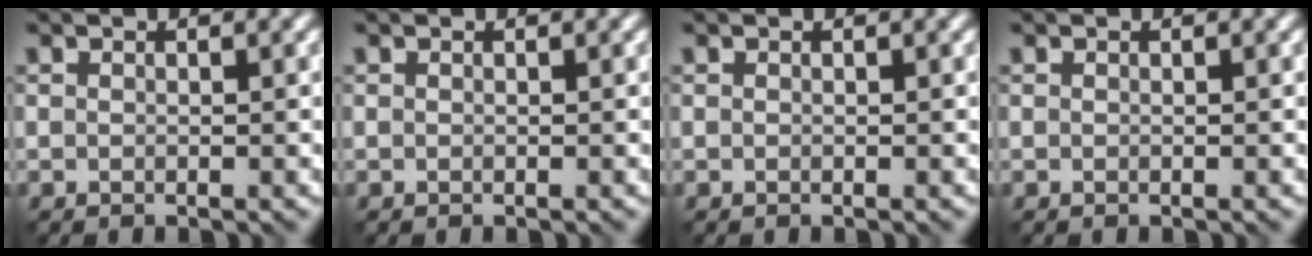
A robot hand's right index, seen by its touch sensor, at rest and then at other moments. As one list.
[{"total": 0.0}, {"total": 0.0}, {"total": 0.0}]